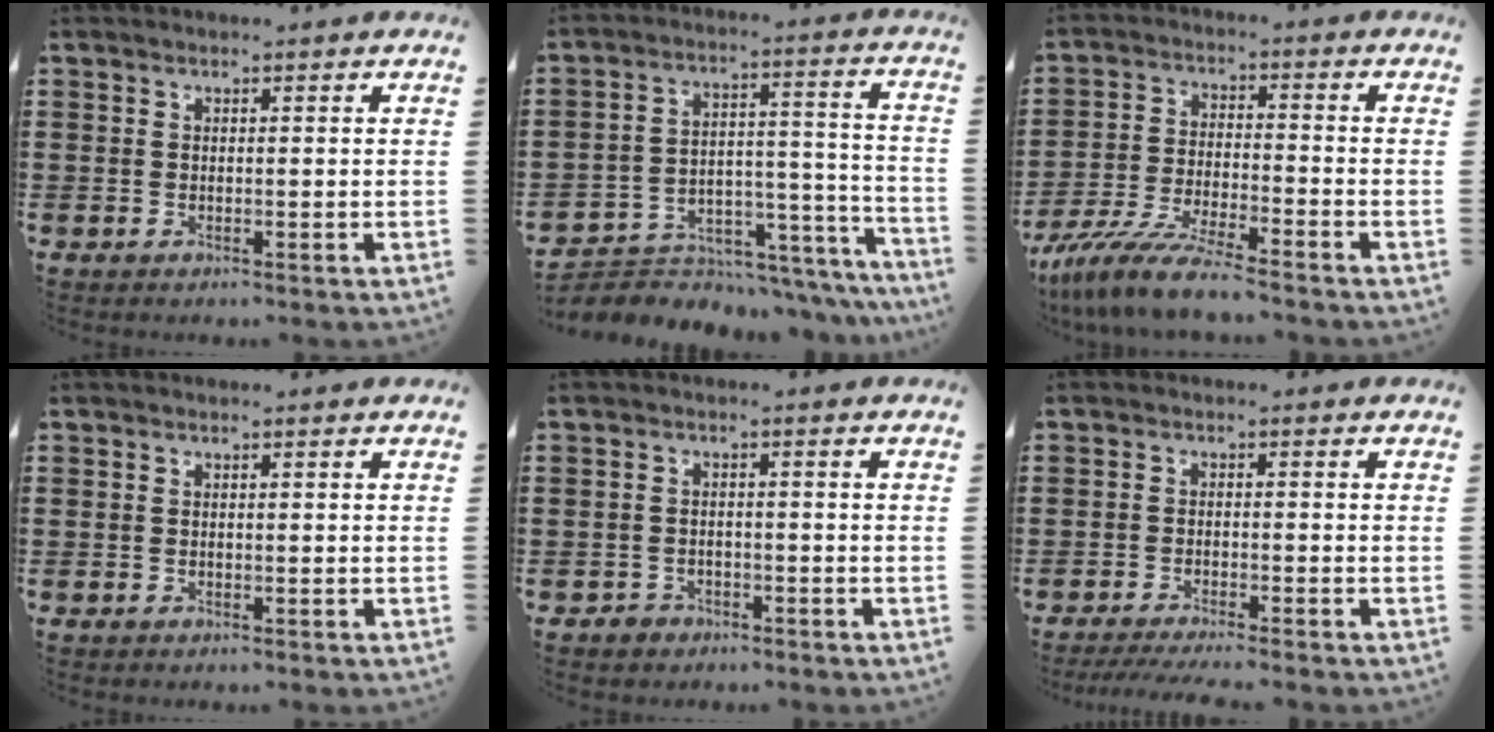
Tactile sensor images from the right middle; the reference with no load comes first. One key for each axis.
{"total": 4.8, "fx": -4.4, "fy": 1.9, "fz": 0.6, "tx": -0.016, "ty": 0.008, "tz": -0.089}
{"total": 8.1, "fx": -7.3, "fy": -0.1, "fz": 3.5, "tx": -0.081, "ty": -0.006, "tz": -0.144}
{"total": 0.0}
{"total": 1.6, "fx": -1.3, "fy": 0.9, "fz": 0.1, "tx": -0.006, "ty": 0.002, "tz": -0.030}
{"total": 2.3, "fx": -2.1, "fy": -0.2, "fz": 1.1, "tx": -0.015, "ty": 0.000, "tz": -0.040}